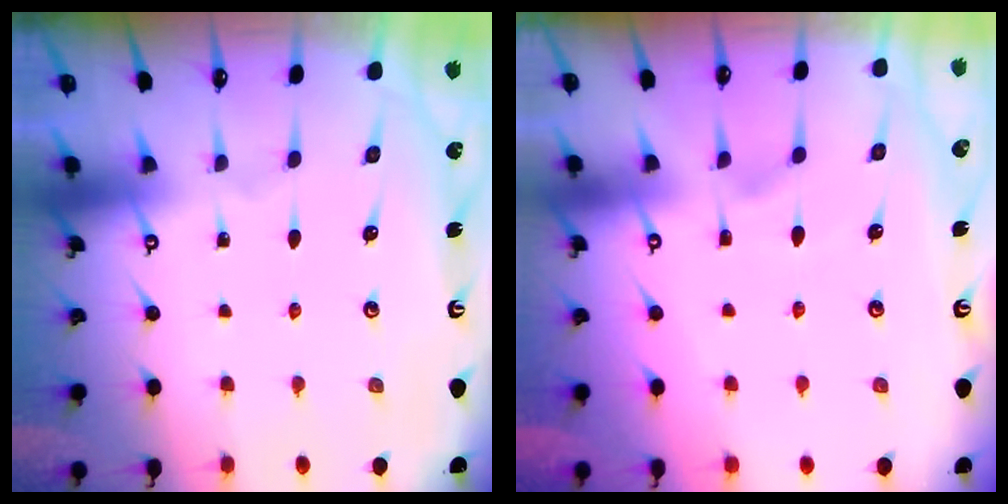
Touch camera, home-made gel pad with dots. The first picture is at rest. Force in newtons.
{"total": 2.8, "press": 2.6, "slide": 1.2}